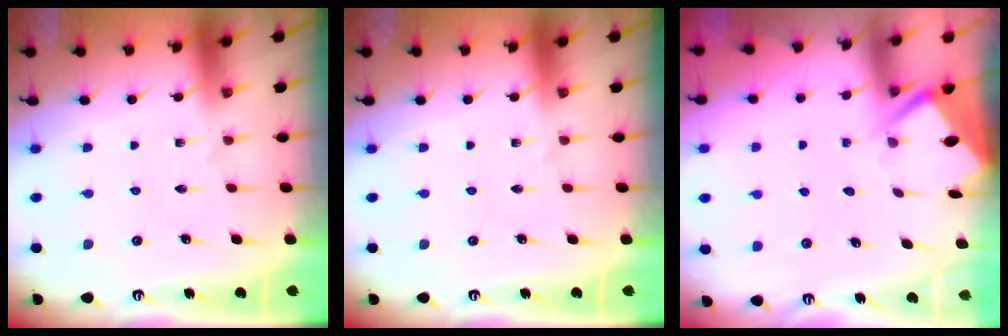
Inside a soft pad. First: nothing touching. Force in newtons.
{"total": 0.0}
{"total": 3.3, "press": 3.3, "slide": 0.3}